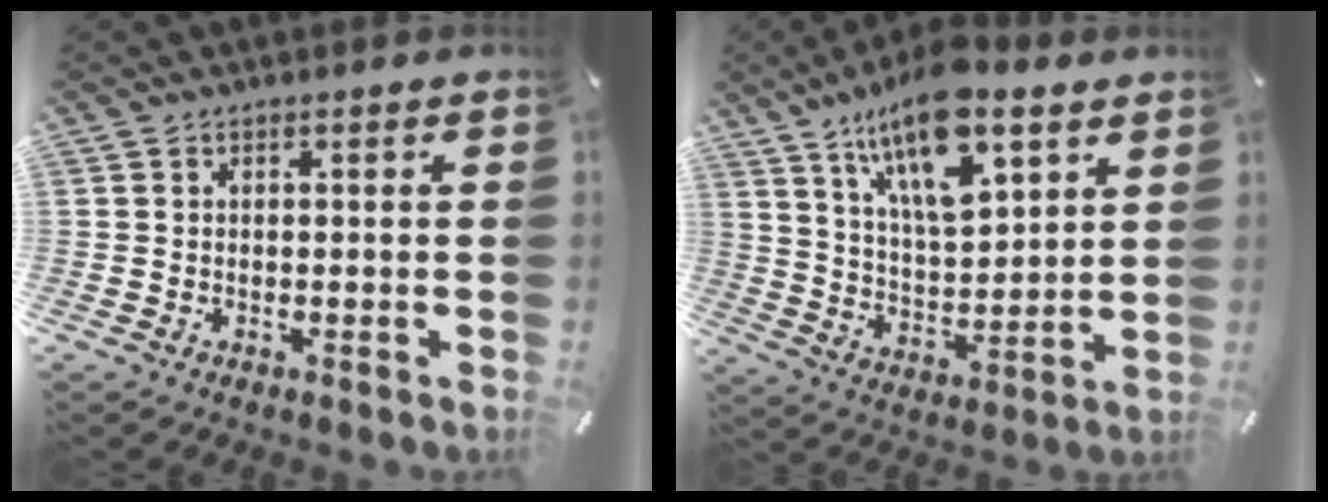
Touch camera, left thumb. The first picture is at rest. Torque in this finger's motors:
{"motor_torque": [1.96, 0.60, 1.85, -0.91, 0.25]}